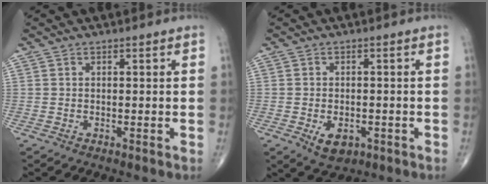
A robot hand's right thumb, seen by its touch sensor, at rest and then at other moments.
{"total": 4.7, "force": [-1.8, 3.0, 3.2], "torque": [-0.041, 0.003, -0.016]}